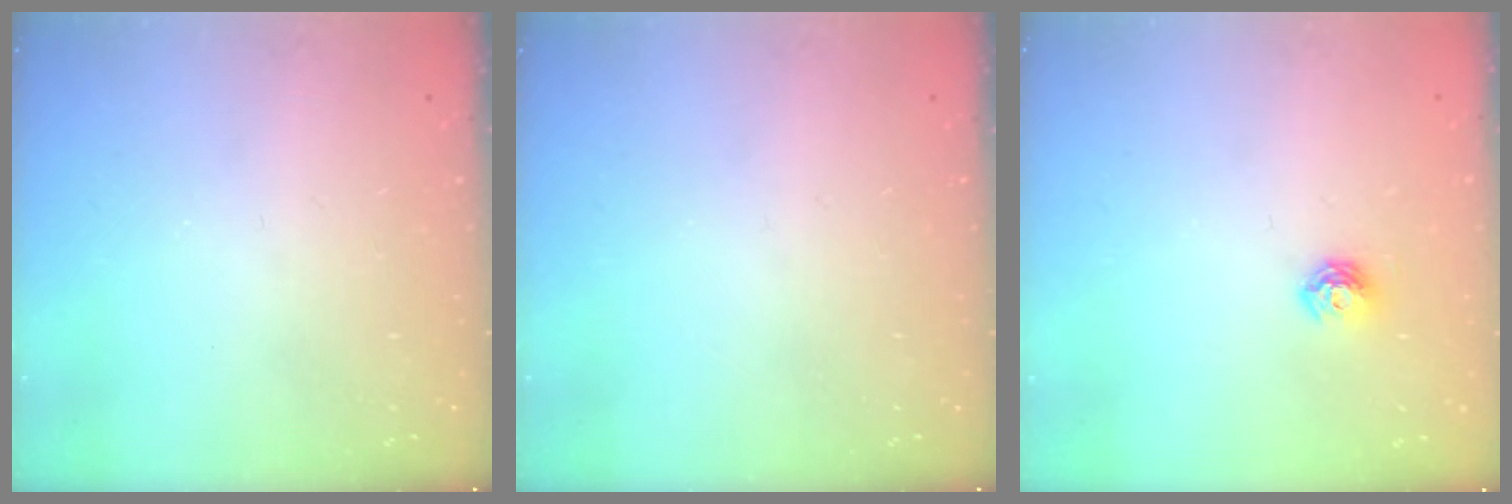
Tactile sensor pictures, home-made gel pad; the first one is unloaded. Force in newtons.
{"total": 0.0}
{"total": 5.2, "press": 5.2, "slide": 0.5}